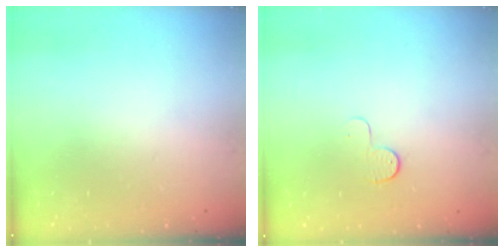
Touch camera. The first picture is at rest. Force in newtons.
{"total": 4.6, "press": 4.6, "slide": 0.4}